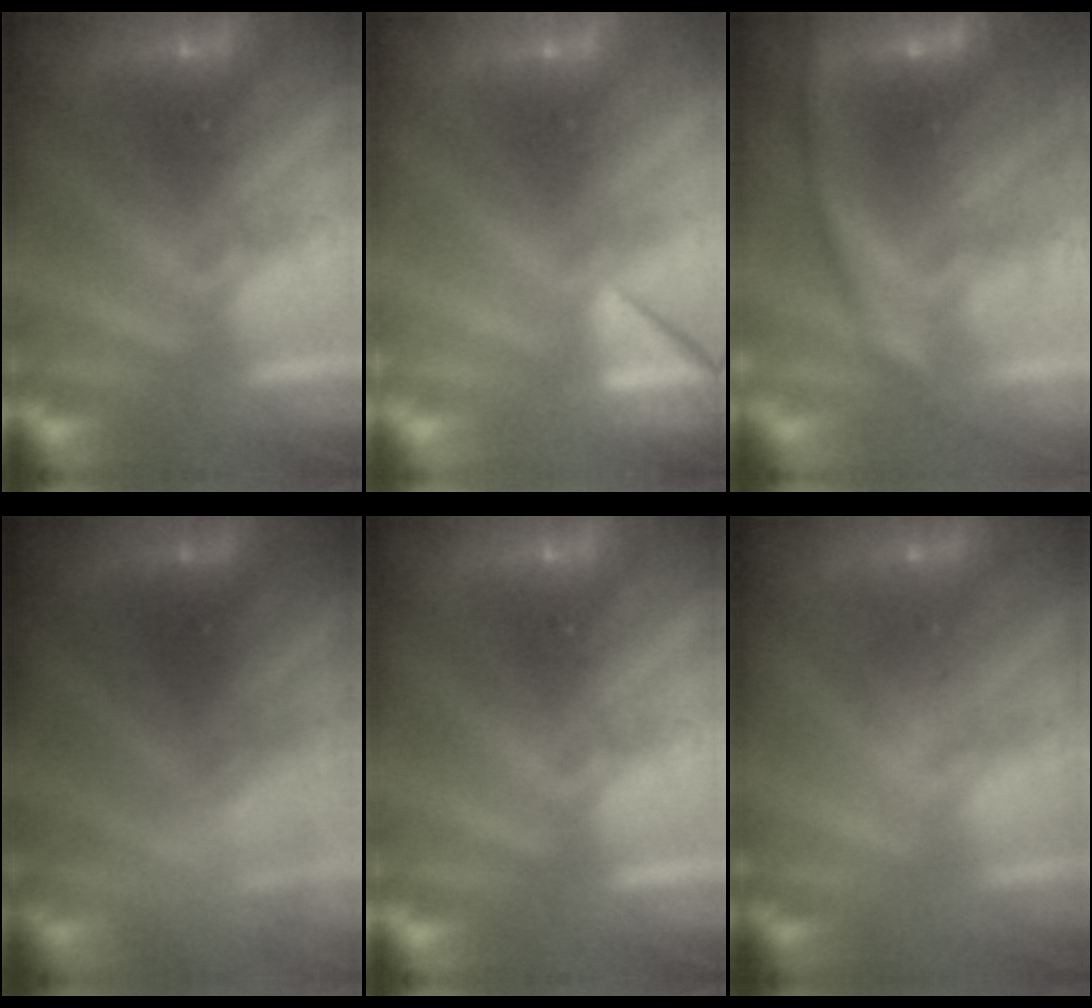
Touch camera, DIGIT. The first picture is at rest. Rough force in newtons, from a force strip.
{"total": 4.6}
{"total": 7.5}
{"total": 2.4}
{"total": 0.0}
{"total": 2.9}